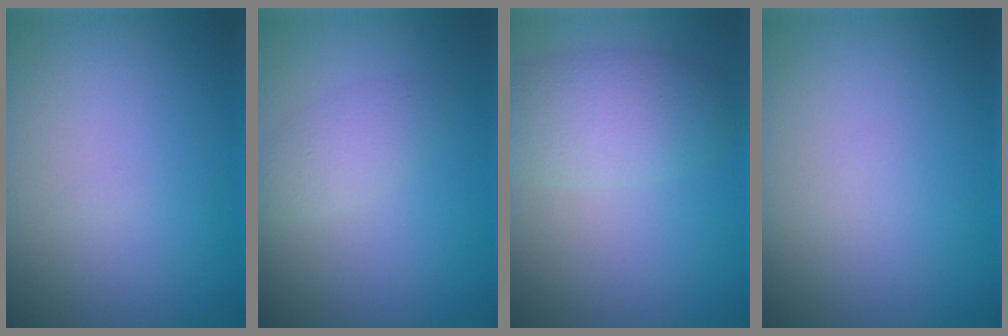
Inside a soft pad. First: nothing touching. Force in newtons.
{"total": 2.1, "press": 2.1, "slide": 0.2}
{"total": 4.6, "press": 4.6, "slide": 0.3}
{"total": 0.0}